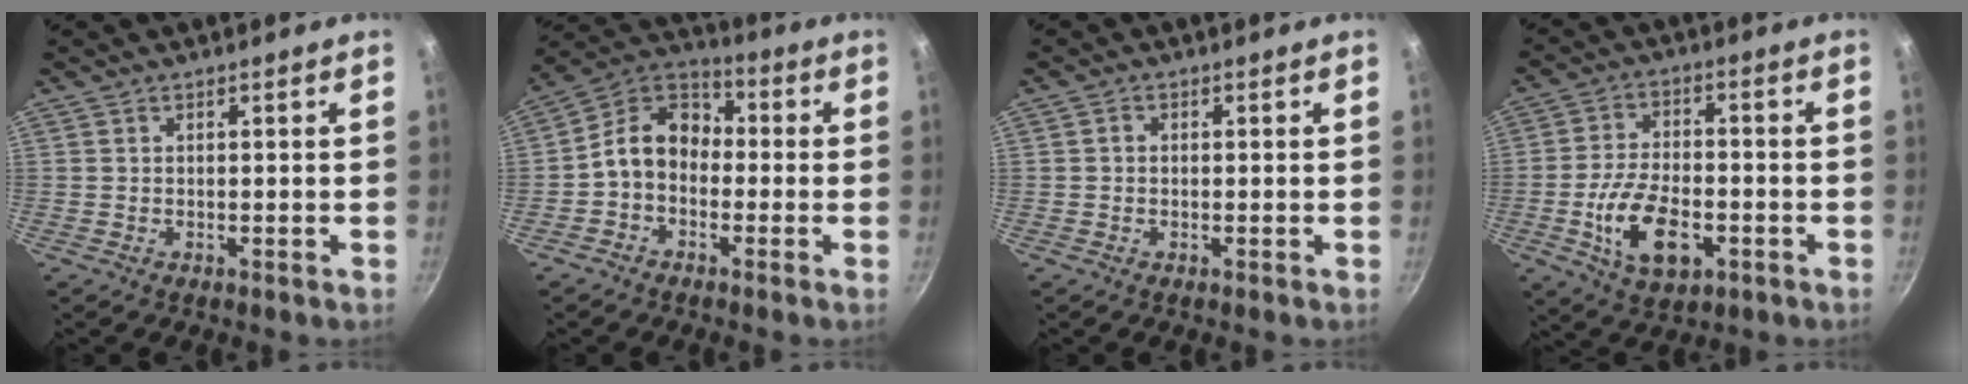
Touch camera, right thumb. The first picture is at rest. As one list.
[{"total": 9.8, "force": [-1.6, 7.5, 6.0], "torque": [-0.073, 0.042, -0.056]}, {"total": 1.0, "force": [0.0, 0.9, 0.6], "torque": [-0.009, 0.006, -0.001]}, {"total": 12.7, "force": [-3.9, 7.0, 9.9], "torque": [-0.173, 0.015, -0.065]}]